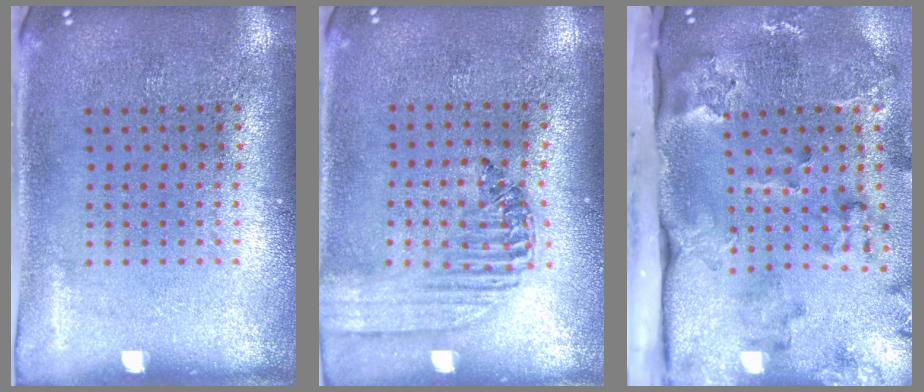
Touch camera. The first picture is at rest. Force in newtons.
{"total": 1.5, "press": 1.3, "slide": 0.7}
{"total": 3.7, "press": 2.6, "slide": 2.6}